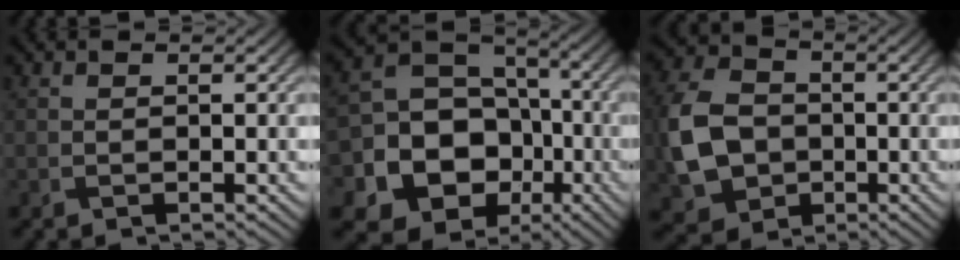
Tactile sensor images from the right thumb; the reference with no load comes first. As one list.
[{"total": 20.0, "force": [-7.1, 17.0, 7.9], "torque": [-0.202, -0.047, -0.124]}, {"total": 9.8, "force": [-1.6, 7.9, 5.5], "torque": [-0.142, -0.006, -0.037]}]